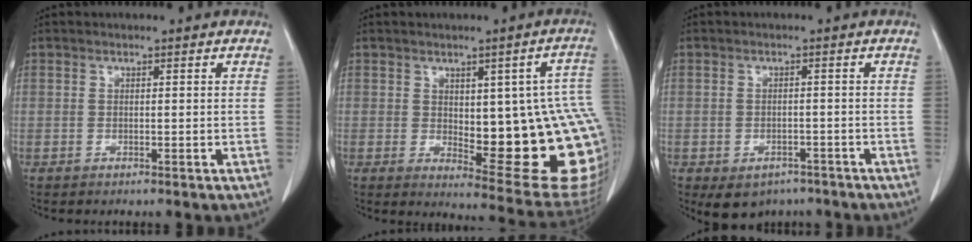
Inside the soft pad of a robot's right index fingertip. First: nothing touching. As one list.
[{"total": 19.8, "force": [-1.1, 5.5, 19.0], "torque": [-0.161, 0.008, 0.009]}, {"total": 5.9, "force": [-4.1, 3.8, 2.0], "torque": [-0.025, 0.005, -0.051]}]